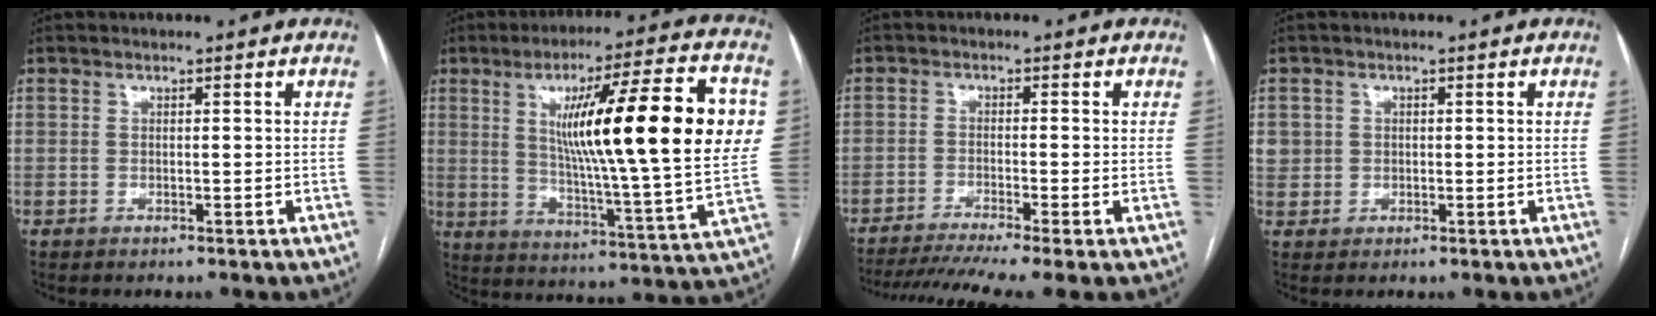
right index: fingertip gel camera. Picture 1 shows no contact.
{"total": 25.2, "force": [5.4, 1.3, 24.6], "torque": [-0.355, 0.007, 0.071]}
{"total": 10.9, "force": [-8.5, -0.5, 6.8], "torque": [-0.105, -0.019, -0.134]}
{"total": 2.8, "force": [0.6, 2.7, 0.4], "torque": [0.000, 0.008, 0.016]}